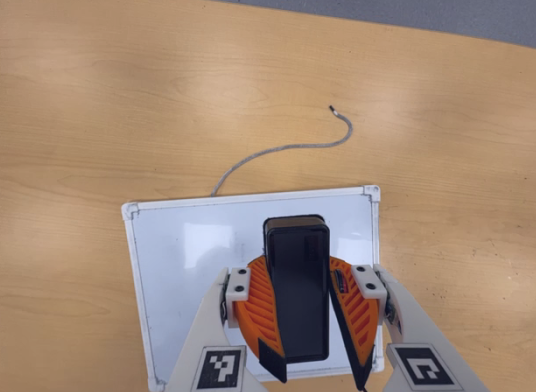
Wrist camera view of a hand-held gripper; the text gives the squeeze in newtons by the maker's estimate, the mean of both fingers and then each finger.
{"total": 12.6, "left": 12.6, "right": 12.6}